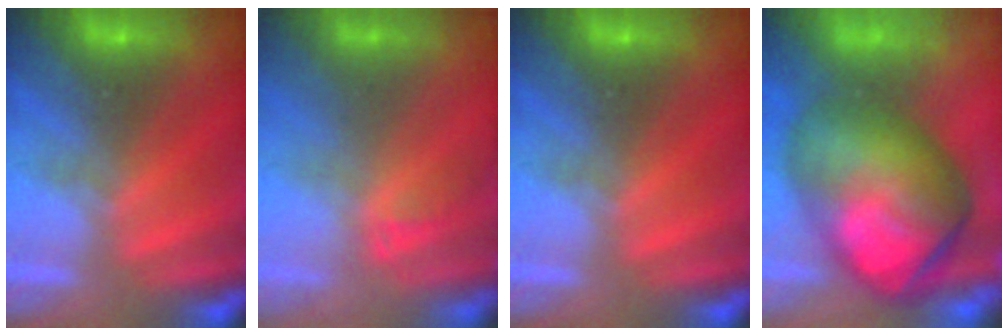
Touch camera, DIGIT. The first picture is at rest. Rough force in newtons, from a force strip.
{"total": 1.1}
{"total": 0.0}
{"total": 8.1}